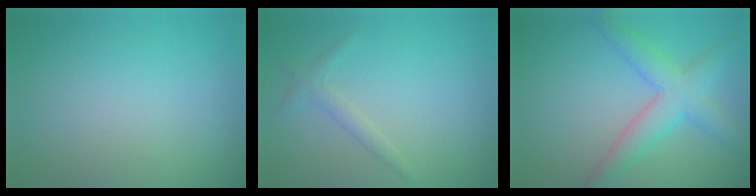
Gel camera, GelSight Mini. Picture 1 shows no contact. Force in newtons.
{"total": 1.3, "press": 1.3, "slide": 0.0}
{"total": 4.6, "press": 4.6, "slide": 0.2}